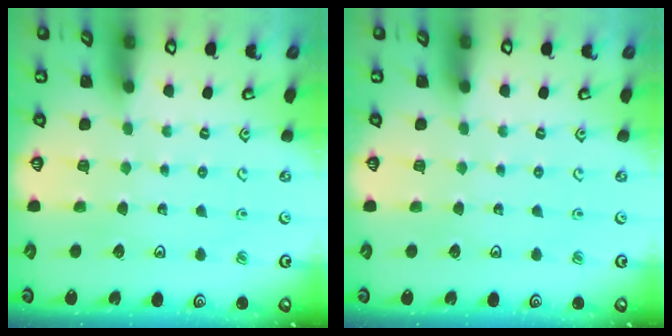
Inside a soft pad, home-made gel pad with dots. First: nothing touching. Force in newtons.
{"total": 0.0}